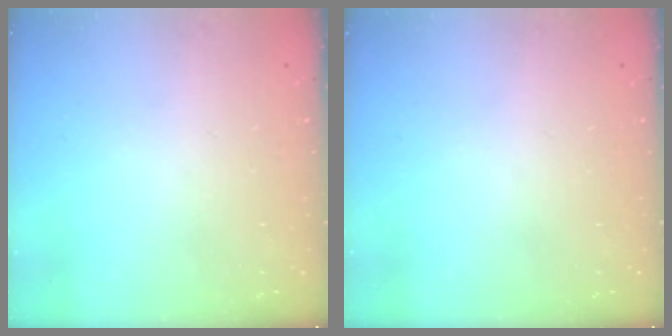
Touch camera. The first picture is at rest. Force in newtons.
{"total": 0.0}